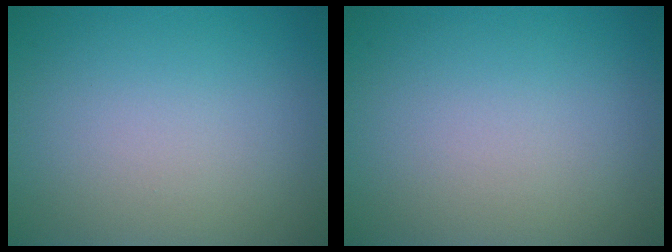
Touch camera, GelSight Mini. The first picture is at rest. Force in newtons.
{"total": 0.0}